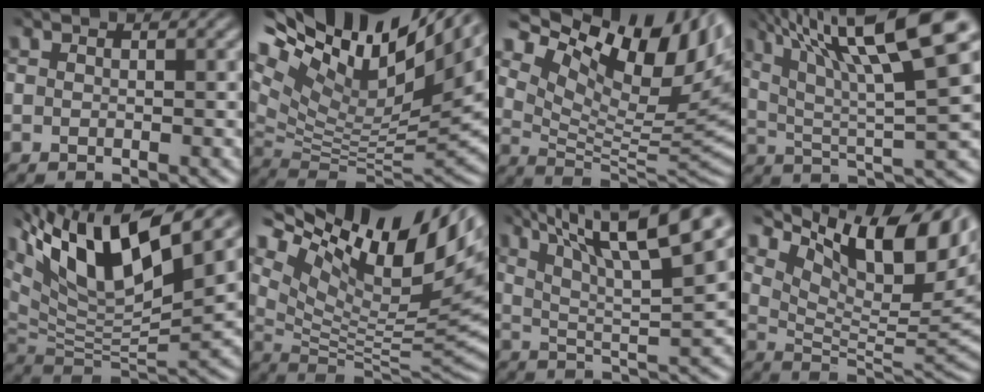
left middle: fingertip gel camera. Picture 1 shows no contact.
{"total": 17.7, "force": [10.7, 6.1, 12.7], "torque": [-0.235, 0.025, 0.183]}
{"total": 15.7, "force": [8.5, 7.2, 11.2], "torque": [-0.192, 0.026, 0.157]}
{"total": 13.5, "force": [7.1, 2.6, 11.1], "torque": [-0.184, 0.021, 0.124]}
{"total": 13.2, "force": [7.2, 4.1, 10.3], "torque": [-0.197, 0.016, 0.143]}
{"total": 17.2, "force": [8.9, 7.4, 12.8], "torque": [-0.238, 0.034, 0.164]}
{"total": 12.5, "force": [7.3, 2.6, 9.8], "torque": [-0.161, 0.017, 0.117]}
{"total": 12.0, "force": [6.5, 4.4, 9.1], "torque": [-0.138, 0.005, 0.115]}